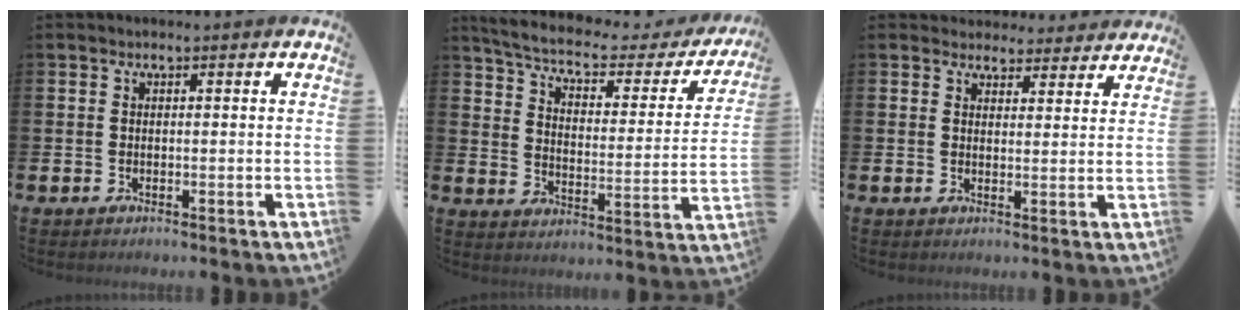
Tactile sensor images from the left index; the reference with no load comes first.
{"total": 5.4, "force": [4.4, 1.6, 2.6], "torque": [-0.078, -0.032, 0.066]}
{"total": 3.8, "force": [3.6, 1.3, -0.1], "torque": [0.004, -0.023, 0.064]}